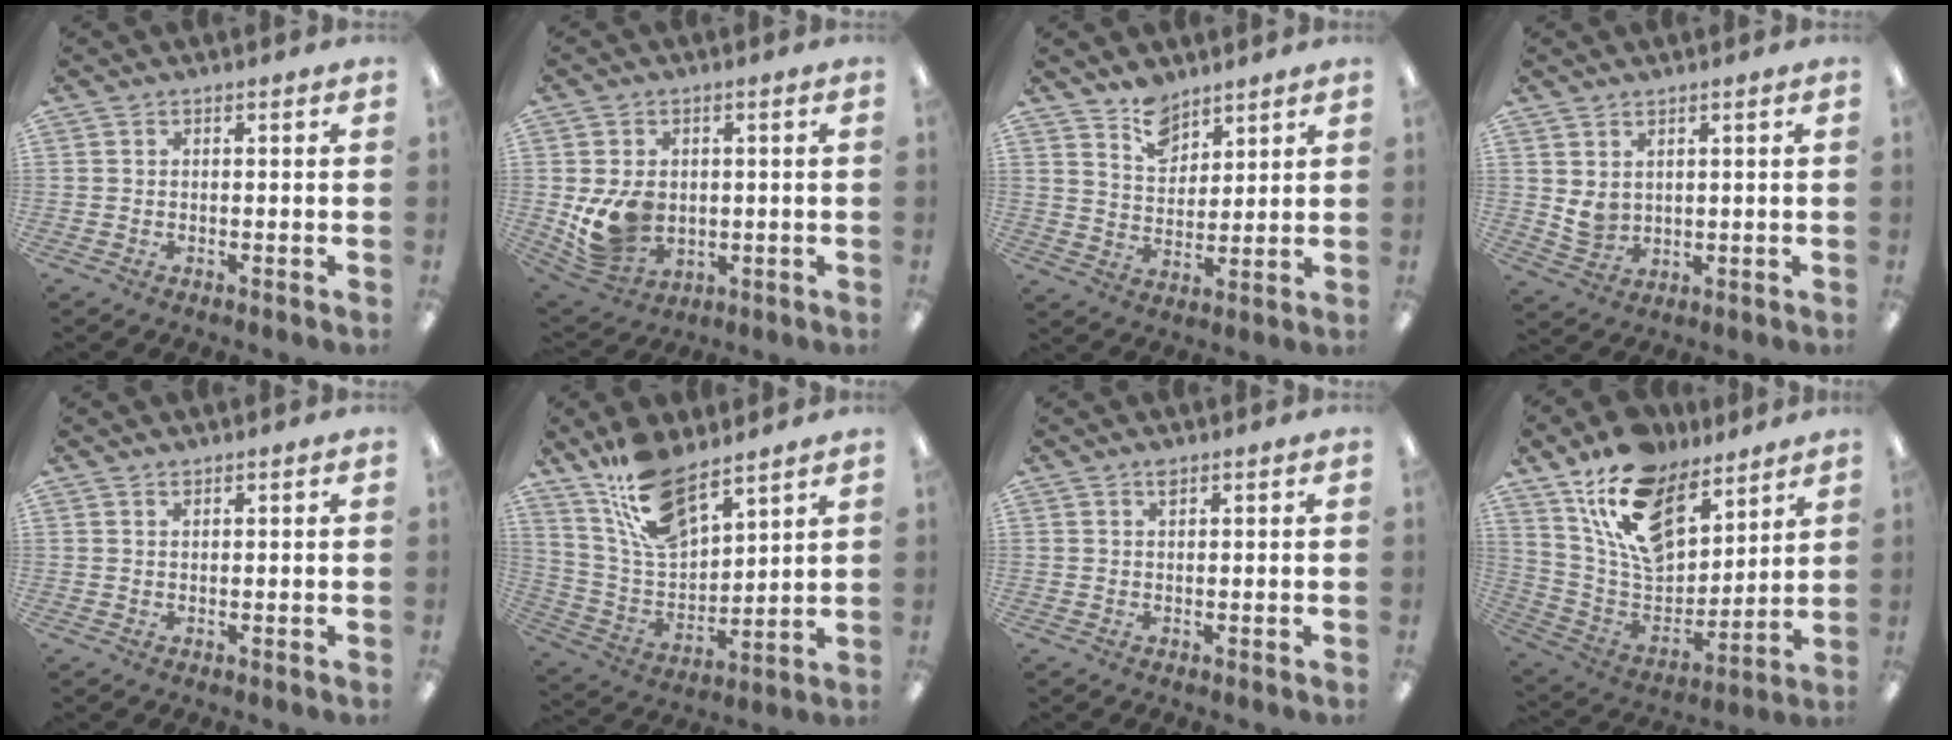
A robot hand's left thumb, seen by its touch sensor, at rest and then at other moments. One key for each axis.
{"total": 10.5, "fx": -0.3, "fy": 8.3, "fz": 6.4, "tx": -0.130, "ty": 0.003, "tz": -0.001}
{"total": 8.1, "fx": 6.5, "fy": 4.4, "fz": 2.0, "tx": -0.031, "ty": -0.035, "tz": 0.121}
{"total": 4.0, "fx": 2.3, "fy": 3.0, "fz": 1.5, "tx": -0.018, "ty": -0.011, "tz": 0.042}
{"total": 0.8, "fx": 0.8, "fy": 0.2, "fz": 0.2, "tx": -0.004, "ty": 0.001, "tz": 0.014}
{"total": 15.3, "fx": 11.6, "fy": 6.1, "fz": 8.0, "tx": -0.174, "ty": -0.053, "tz": 0.214}
{"total": 1.2, "fx": 0.9, "fy": 0.4, "fz": 0.7, "tx": -0.017, "ty": 0.002, "tz": 0.017}
{"total": 18.5, "fx": 12.4, "fy": 10.3, "fz": 9.2, "tx": -0.179, "ty": -0.063, "tz": 0.231}